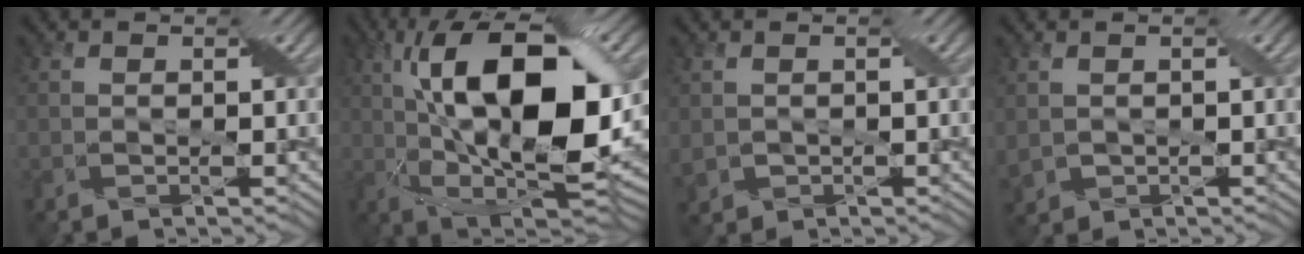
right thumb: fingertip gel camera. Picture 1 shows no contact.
{"total": 19.2, "force": [2.8, 8.5, 17.0], "torque": [-0.285, 0.022, 0.034]}
{"total": 1.6, "force": [0.1, 1.5, 0.6], "torque": [-0.026, -0.005, 0.004]}
{"total": 2.0, "force": [0.2, 1.7, 1.0], "torque": [-0.037, -0.005, 0.007]}